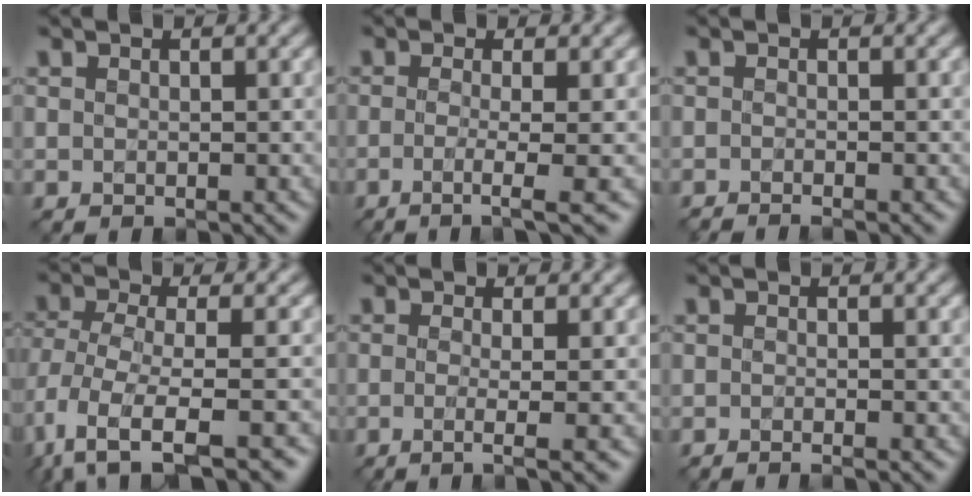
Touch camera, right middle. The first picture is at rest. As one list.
[{"total": 4.0, "force": [-1.0, 1.0, 3.8], "torque": [-0.057, -0.009, -0.023]}, {"total": 1.8, "force": [-1.2, 0.4, 1.2], "torque": [-0.006, -0.007, -0.028]}, {"total": 6.9, "force": [-4.1, 2.4, 5.0], "torque": [-0.109, -0.016, -0.077]}, {"total": 3.5, "force": [-0.5, 1.2, 3.3], "torque": [-0.037, -0.003, -0.021]}, {"total": 1.5, "force": [-0.9, 0.4, 1.1], "torque": [-0.005, -0.007, -0.024]}]